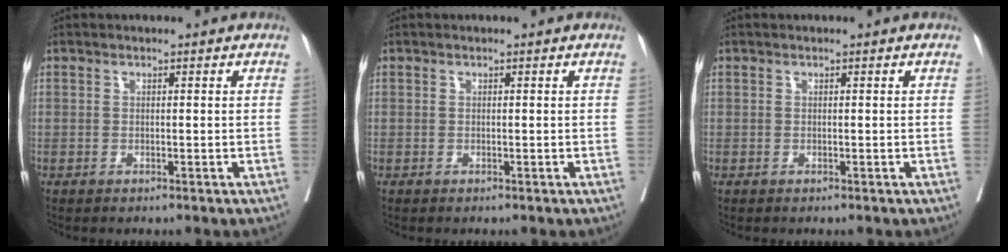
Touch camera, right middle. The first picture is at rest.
{"total": 0.0}
{"total": 0.0}